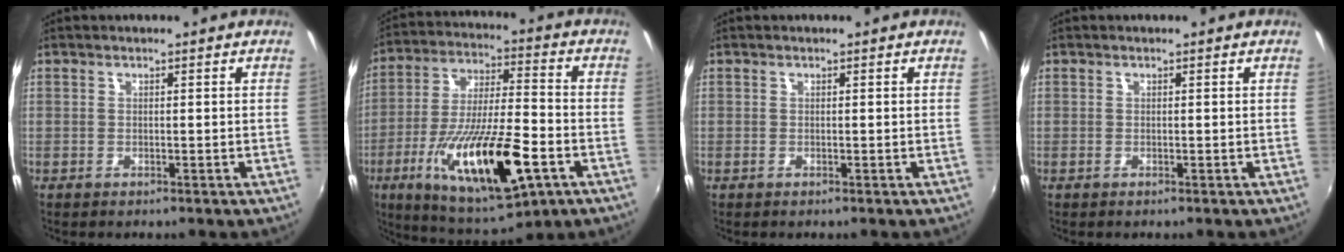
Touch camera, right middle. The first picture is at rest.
{"total": 21.6, "force": [-8.4, 6.0, 18.9], "torque": [-0.349, -0.037, -0.135]}
{"total": 0.0}
{"total": 0.0}